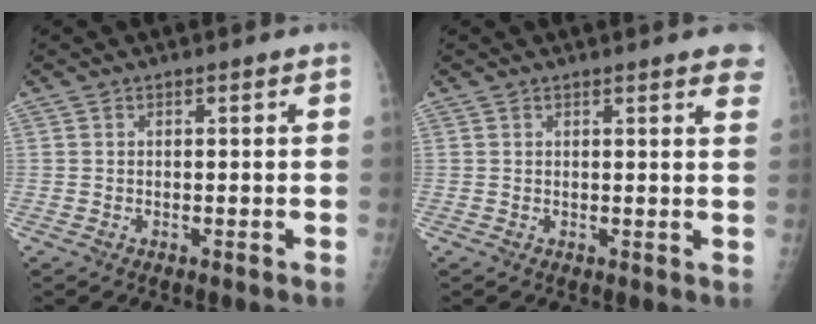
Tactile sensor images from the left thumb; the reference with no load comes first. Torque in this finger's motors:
{"motor_torque": [1.90, 0.52, 0.68, -0.26, 0.00]}